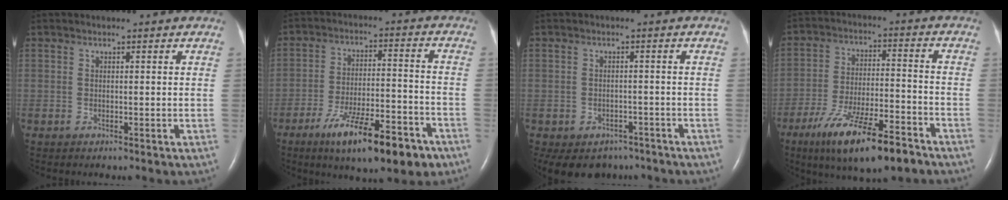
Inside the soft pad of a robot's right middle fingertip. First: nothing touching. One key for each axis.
{"total": 14.8, "fx": -9.2, "fy": 3.5, "fz": 11.0, "tx": -0.163, "ty": -0.006, "tz": -0.141}
{"total": 8.6, "fx": -6.4, "fy": 5.4, "fz": 2.0, "tx": -0.041, "ty": 0.007, "tz": -0.079}
{"total": 15.1, "fx": -10.1, "fy": 3.0, "fz": 10.9, "tx": -0.193, "ty": -0.022, "tz": -0.169}